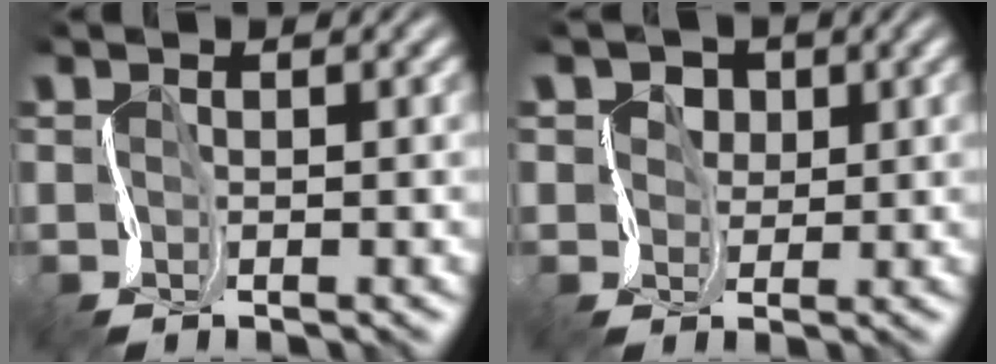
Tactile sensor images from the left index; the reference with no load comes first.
{"total": 4.5, "force": [2.4, 3.2, 1.9], "torque": [-0.030, 0.025, 0.015]}